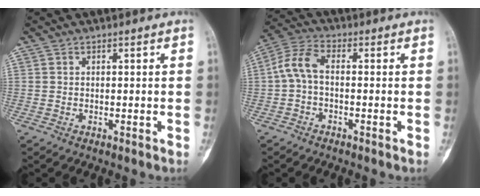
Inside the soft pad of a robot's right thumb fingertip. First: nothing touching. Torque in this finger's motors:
{"motor_torque": [0.77, 0.65, 0.20, -0.43, 0.01]}